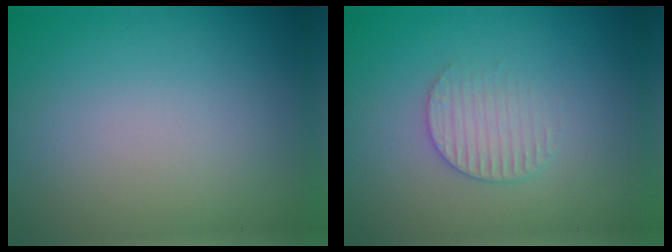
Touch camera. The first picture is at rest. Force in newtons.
{"total": 2.2, "press": 2.1, "slide": 0.5}